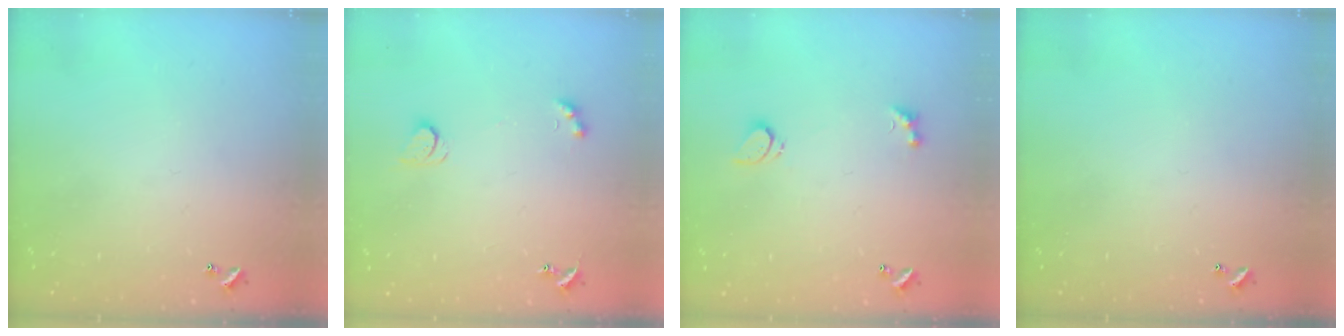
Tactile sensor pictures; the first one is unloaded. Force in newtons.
{"total": 4.4, "press": 4.3, "slide": 0.7}
{"total": 2.3, "press": 2.3, "slide": 0.6}
{"total": 0.0}